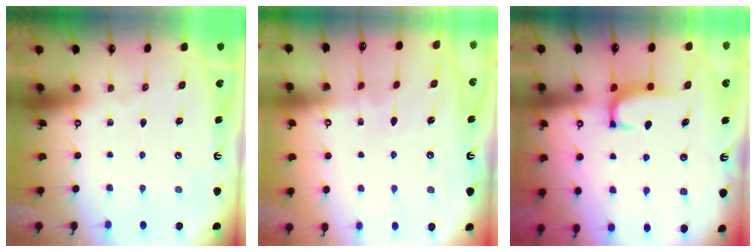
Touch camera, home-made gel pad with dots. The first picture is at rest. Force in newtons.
{"total": 3.0, "press": 3.0, "slide": 0.3}
{"total": 2.0, "press": 1.9, "slide": 0.5}